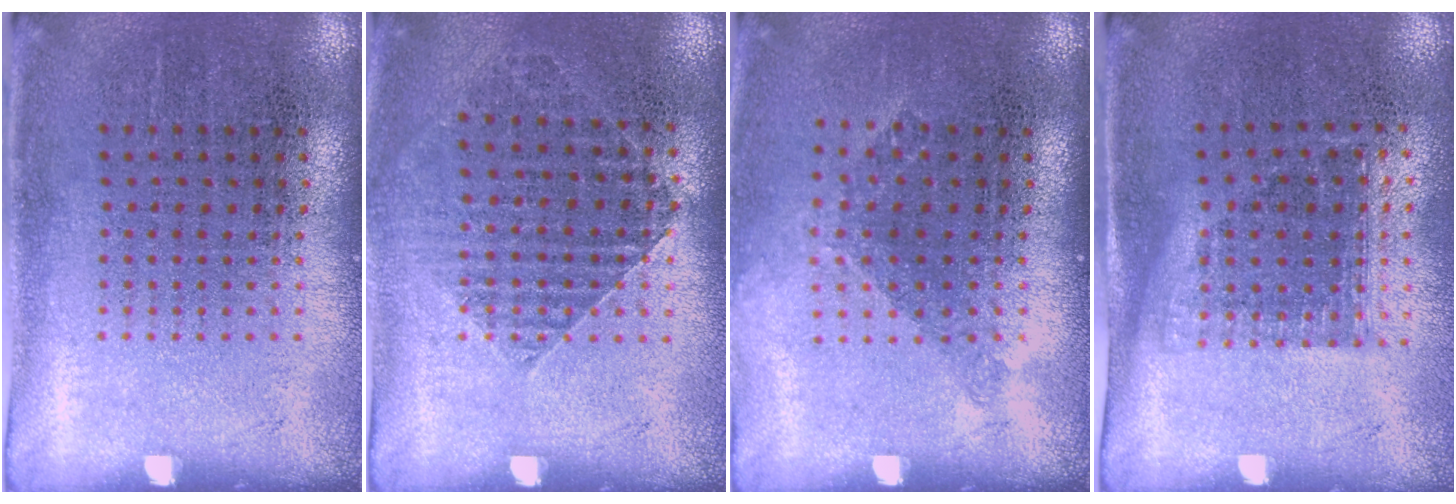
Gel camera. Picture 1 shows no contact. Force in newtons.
{"total": 1.0, "press": 1.0, "slide": 0.2}
{"total": 1.0, "press": 0.8, "slide": 0.6}
{"total": 1.1, "press": 0.9, "slide": 0.6}